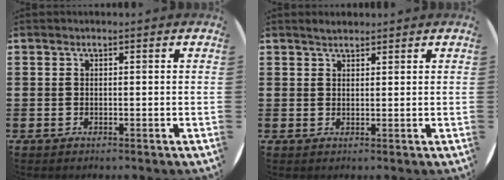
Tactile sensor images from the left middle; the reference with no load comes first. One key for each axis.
{"total": 1.5, "fx": 1.4, "fy": 0.3, "fz": 0.3, "tx": -0.007, "ty": 0.004, "tz": 0.026}